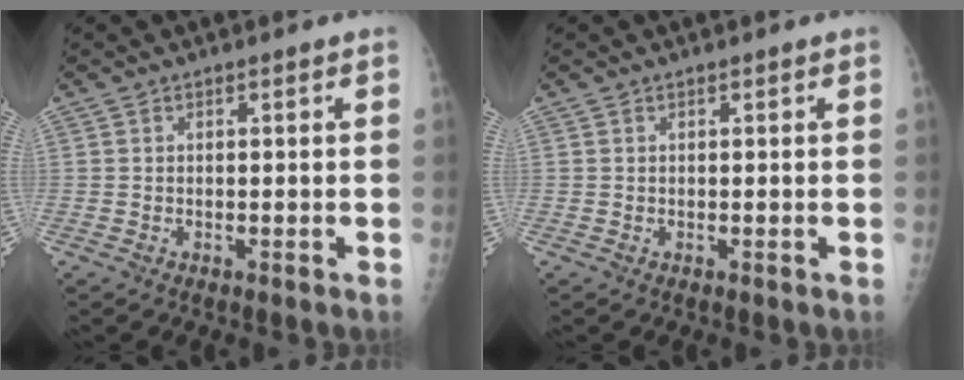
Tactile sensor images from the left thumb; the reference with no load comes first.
{"total": 0.0}